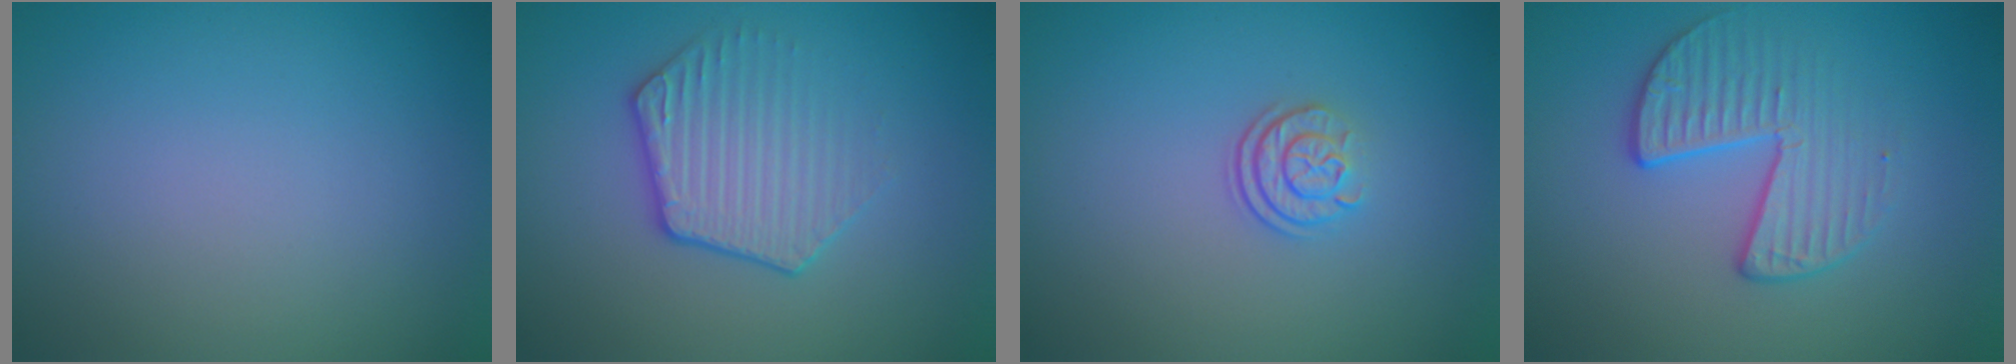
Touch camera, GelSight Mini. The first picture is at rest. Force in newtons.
{"total": 3.0, "press": 2.6, "slide": 1.5}
{"total": 2.3, "press": 1.7, "slide": 1.6}
{"total": 3.4, "press": 2.9, "slide": 1.8}